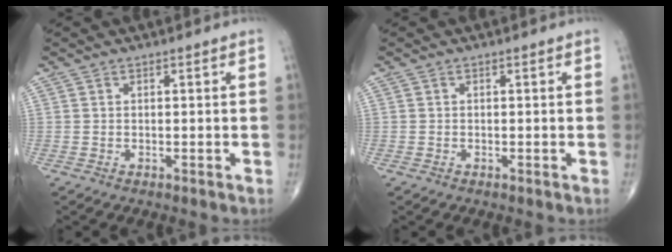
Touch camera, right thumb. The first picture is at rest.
{"total": 0.0}